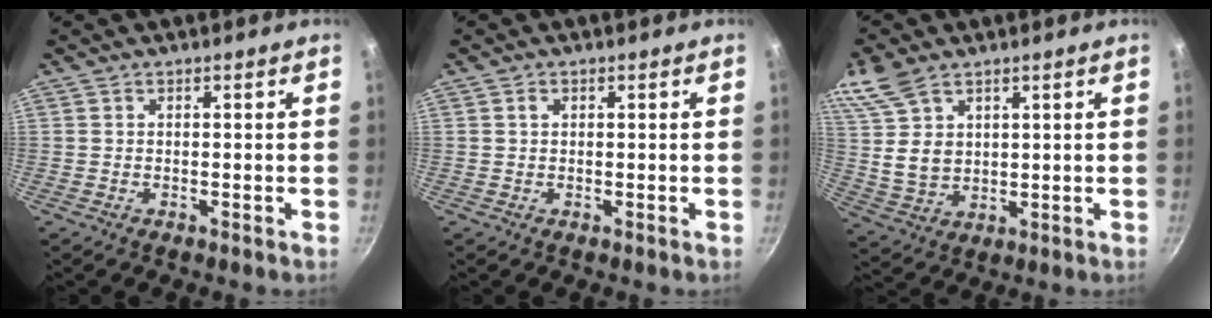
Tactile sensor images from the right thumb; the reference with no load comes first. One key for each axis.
{"total": 0.8, "fx": 0.2, "fy": 0.6, "fz": 0.4, "tx": -0.006, "ty": 0.004, "tz": 0.003}
{"total": 11.0, "fx": 6.4, "fy": 6.8, "fz": 5.9, "tx": -0.099, "ty": -0.022, "tz": 0.138}